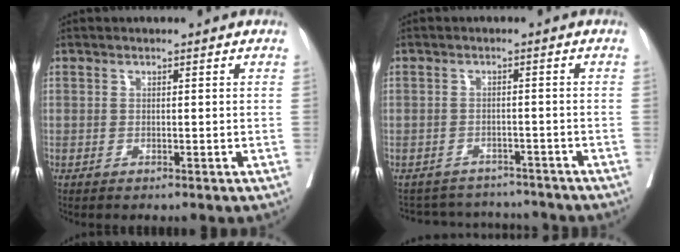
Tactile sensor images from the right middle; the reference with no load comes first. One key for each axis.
{"total": 7.9, "fx": -7.3, "fy": 2.8, "fz": -0.2, "tx": 0.006, "ty": 0.020, "tz": -0.093}